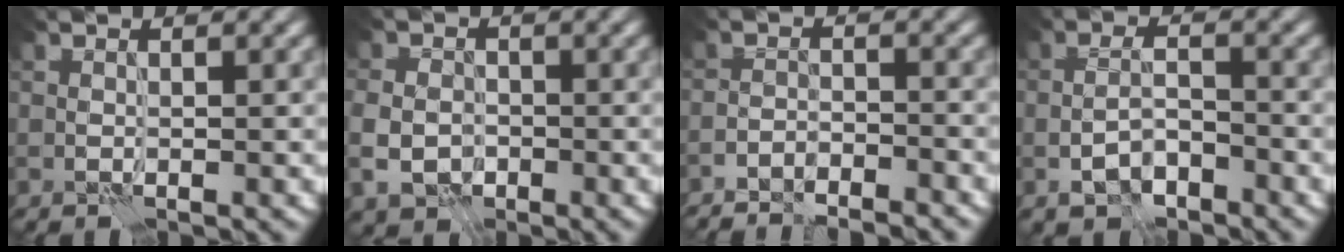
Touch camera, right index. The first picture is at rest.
{"total": 2.8, "force": [-1.2, 2.4, 1.1], "torque": [-0.026, -0.003, -0.023]}
{"total": 5.8, "force": [-5.7, 0.8, 0.7], "torque": [-0.006, 0.011, -0.079]}
{"total": 2.5, "force": [-1.7, 1.0, 1.5], "torque": [-0.035, 0.007, -0.031]}